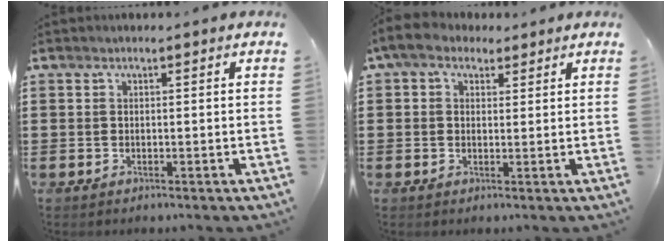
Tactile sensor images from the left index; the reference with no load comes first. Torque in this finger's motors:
{"motor_torque": [1.25, -0.88, -0.18, -0.21]}